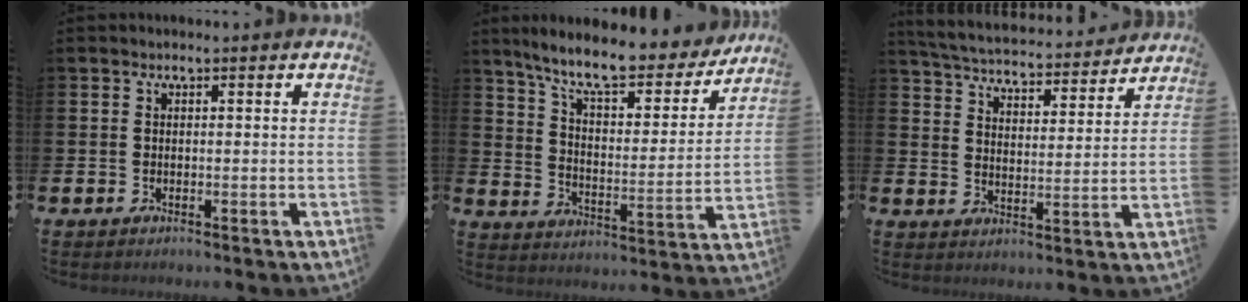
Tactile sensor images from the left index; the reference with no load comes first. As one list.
[{"total": 9.4, "force": [8.3, 2.0, 3.9], "torque": [-0.093, -0.059, 0.136]}, {"total": 5.2, "force": [5.1, 0.8, 0.9], "torque": [-0.046, -0.040, 0.085]}]